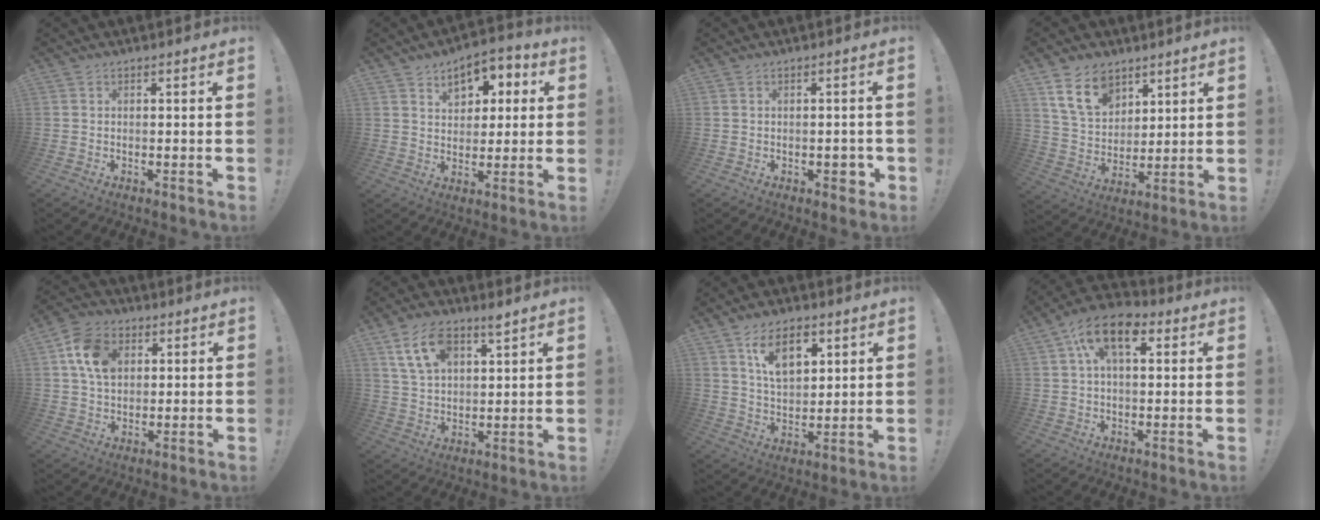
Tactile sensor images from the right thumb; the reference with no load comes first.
{"total": 9.6, "force": [4.6, 6.7, 5.1], "torque": [-0.062, -0.023, 0.083]}
{"total": 3.0, "force": [-1.0, 1.7, 2.2], "torque": [-0.028, 0.008, -0.015]}
{"total": 13.2, "force": [8.0, 8.7, 5.9], "torque": [-0.097, -0.042, 0.155]}
{"total": 11.8, "force": [3.9, 8.7, 6.9], "torque": [-0.117, 0.004, 0.077]}
{"total": 10.1, "force": [6.2, 5.4, 6.0], "torque": [-0.100, -0.020, 0.114]}
{"total": 11.3, "force": [6.2, 6.2, 7.2], "torque": [-0.108, -0.020, 0.113]}
{"total": 11.5, "force": [4.4, 6.4, 8.5], "torque": [-0.144, 0.004, 0.081]}